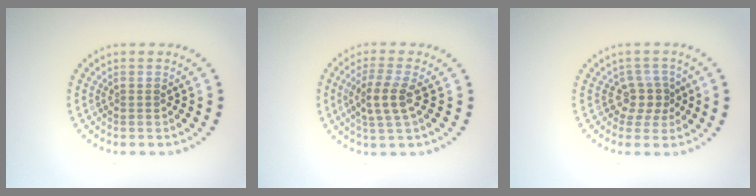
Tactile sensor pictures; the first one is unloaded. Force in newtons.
{"total": 2.9, "press": 2.5, "slide": 1.4}
{"total": 2.3, "press": 1.7, "slide": 1.6}